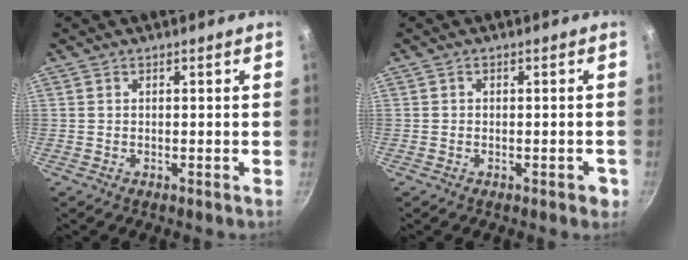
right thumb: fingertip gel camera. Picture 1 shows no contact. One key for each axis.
{"total": 2.2, "fx": -1.0, "fy": 1.2, "fz": 1.6, "tx": -0.009, "ty": 0.011, "tz": -0.009}